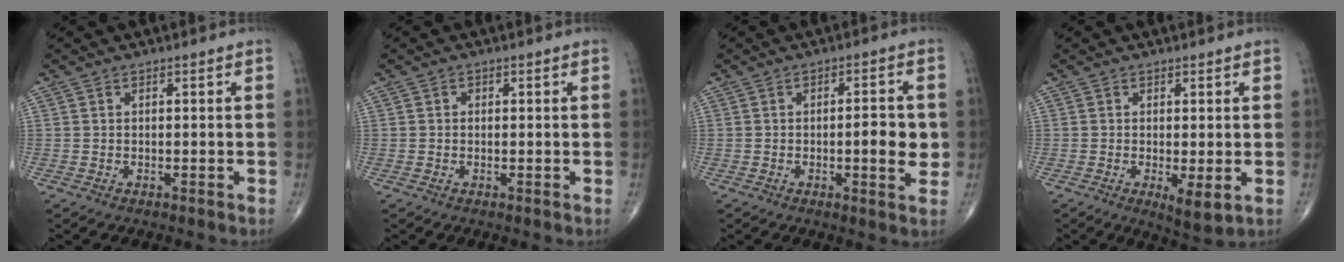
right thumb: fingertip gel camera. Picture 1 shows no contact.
{"total": 0.6, "force": [0.1, 0.5, 0.2], "torque": [0.002, 0.001, -0.001]}
{"total": 6.5, "force": [-0.5, 2.0, 6.2], "torque": [-0.078, -0.002, -0.011]}
{"total": 4.4, "force": [-0.8, 1.4, 4.1], "torque": [-0.063, -0.015, -0.011]}